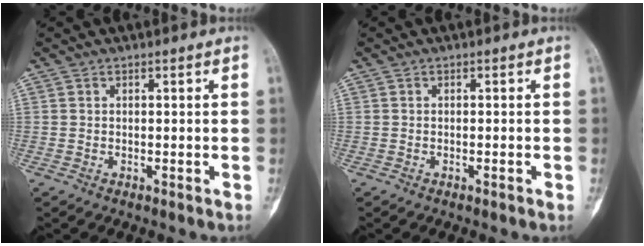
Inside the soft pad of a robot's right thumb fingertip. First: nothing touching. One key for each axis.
{"total": 0.5, "fx": -0.2, "fy": 0.0, "fz": 0.5, "tx": -0.011, "ty": 0.002, "tz": 0.001}